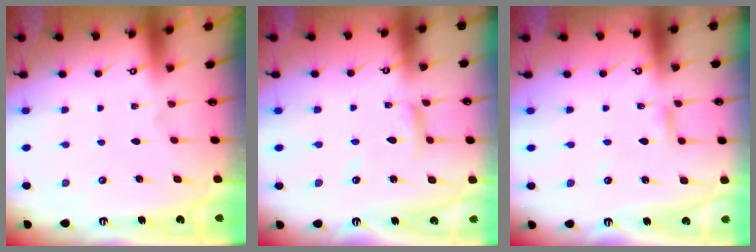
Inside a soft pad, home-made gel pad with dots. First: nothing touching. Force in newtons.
{"total": 5.5, "press": 5.5, "slide": 0.4}
{"total": 3.6, "press": 3.6, "slide": 0.2}